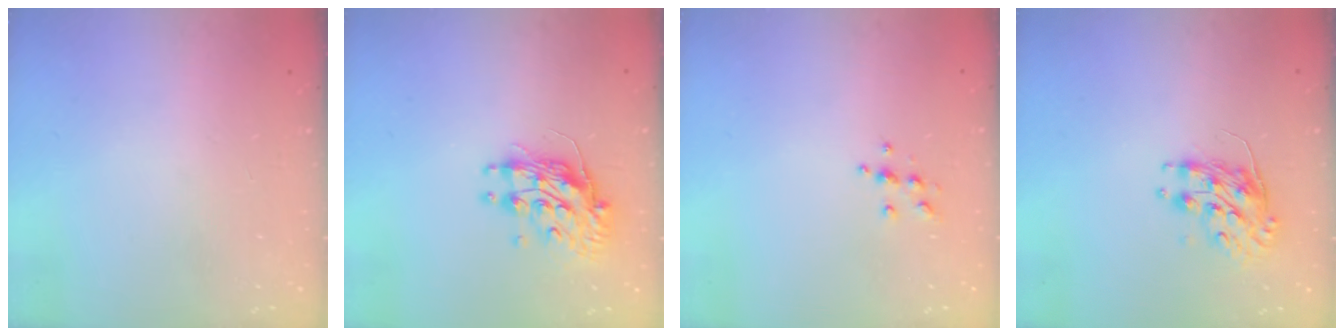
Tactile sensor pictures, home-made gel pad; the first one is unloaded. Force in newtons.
{"total": 10.6, "press": 10.6, "slide": 0.7}
{"total": 4.0, "press": 3.9, "slide": 0.6}
{"total": 8.2, "press": 8.2, "slide": 0.3}